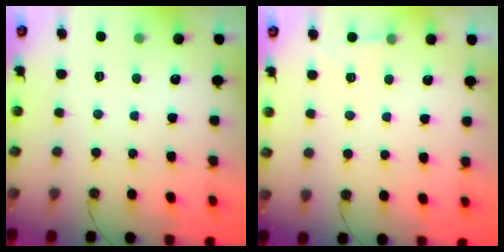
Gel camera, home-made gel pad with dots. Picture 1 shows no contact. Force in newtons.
{"total": 5.3, "press": 3.1, "slide": 4.3}